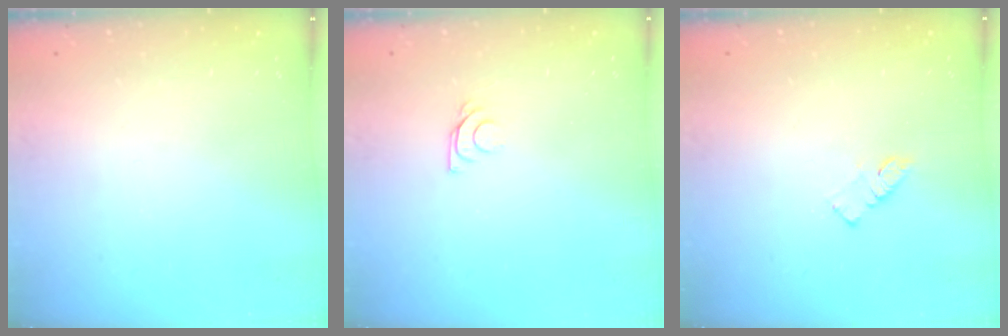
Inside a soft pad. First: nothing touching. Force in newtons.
{"total": 5.8, "press": 5.8, "slide": 0.5}
{"total": 4.2, "press": 4.1, "slide": 0.3}